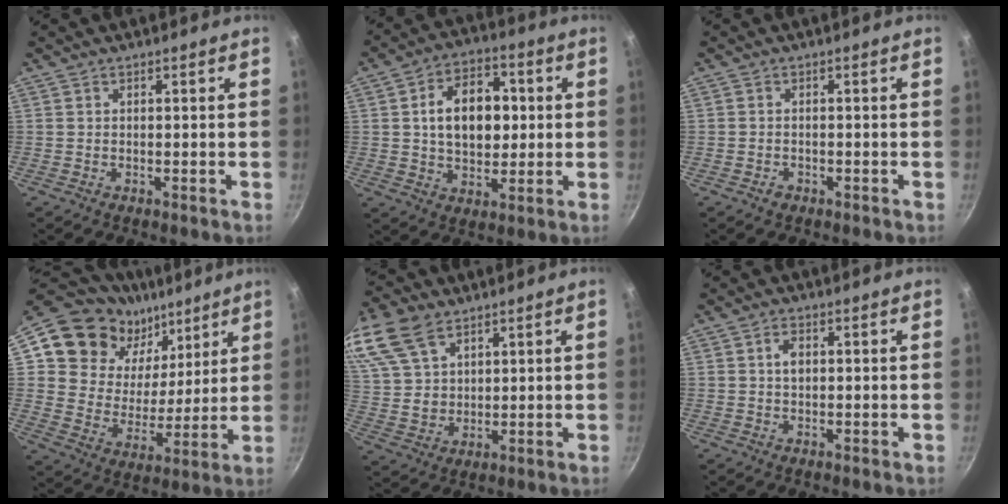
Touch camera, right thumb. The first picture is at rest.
{"total": 13.8, "force": [1.6, 9.3, 10.0], "torque": [-0.124, 0.012, 0.021]}
{"total": 1.4, "force": [-0.9, 0.9, 0.5], "torque": [-0.011, 0.008, -0.013]}
{"total": 21.2, "force": [12.2, 14.4, 9.7], "torque": [-0.130, -0.060, 0.208]}
{"total": 15.2, "force": [8.7, 9.7, 7.9], "torque": [-0.158, -0.003, 0.178]}
{"total": 2.5, "force": [0.5, 1.5, 1.9], "torque": [-0.027, 0.002, 0.007]}